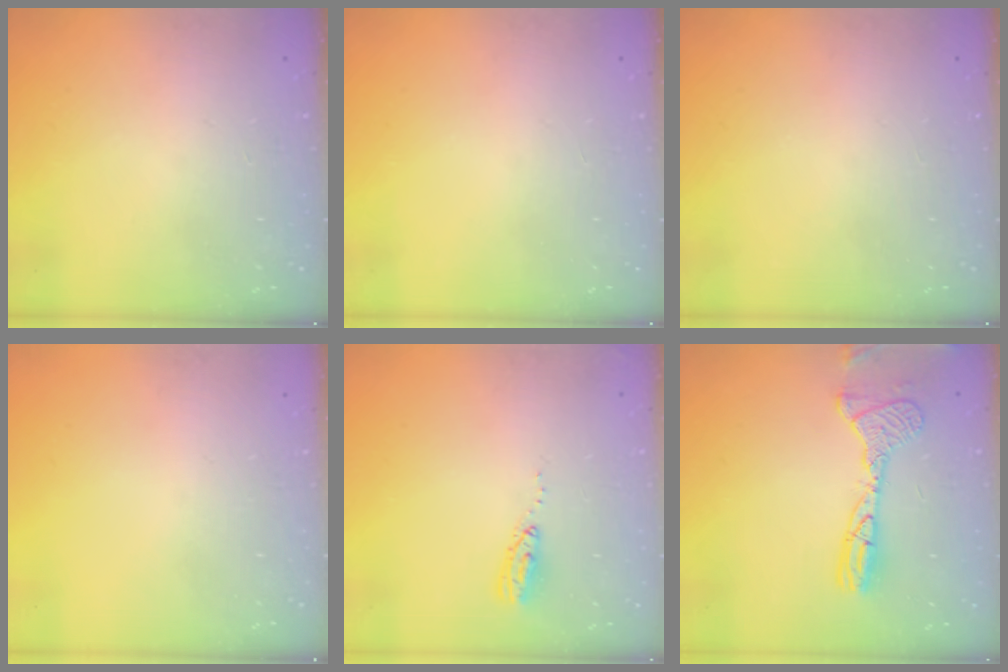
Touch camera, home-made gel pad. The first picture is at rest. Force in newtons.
{"total": 0.0}
{"total": 0.0}
{"total": 0.0}
{"total": 5.4, "press": 5.4, "slide": 0.3}
{"total": 13.3, "press": 13.0, "slide": 2.6}